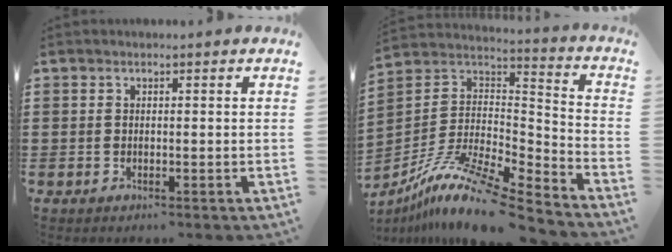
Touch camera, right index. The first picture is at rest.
{"total": 12.1, "force": [-9.1, 1.9, 7.8], "torque": [-0.151, 0.011, -0.178]}